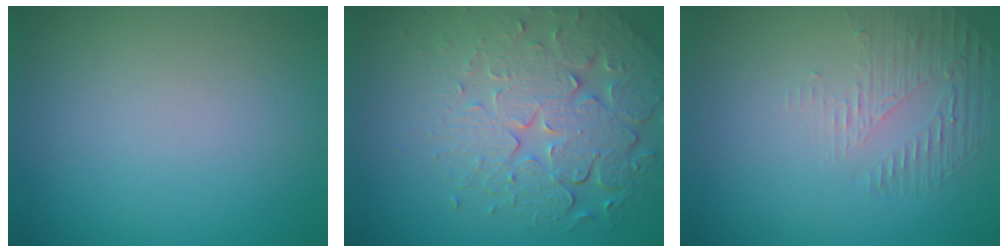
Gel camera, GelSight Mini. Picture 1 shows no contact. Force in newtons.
{"total": 7.4, "press": 5.4, "slide": 5.1}
{"total": 1.7, "press": 0.8, "slide": 1.5}